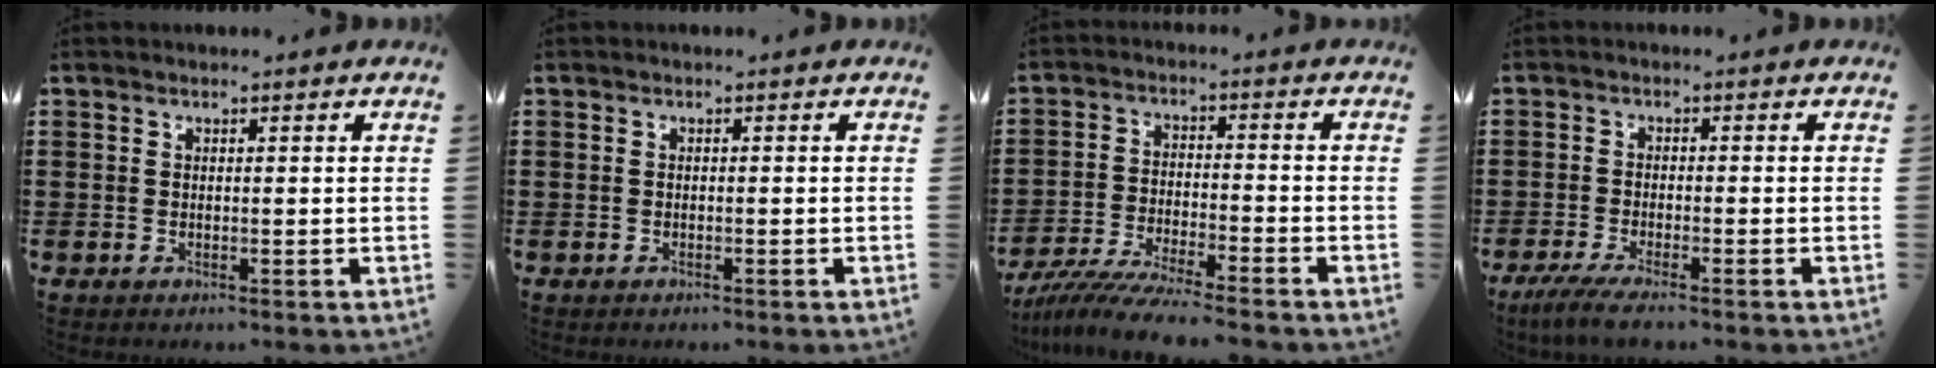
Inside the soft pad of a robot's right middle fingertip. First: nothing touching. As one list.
[{"total": 0.5, "force": [-0.4, 0.2, 0.2], "torque": [-0.004, -0.002, -0.009]}, {"total": 7.5, "force": [-7.1, -0.1, 2.5], "torque": [-0.058, -0.008, -0.139]}, {"total": 3.6, "force": [-3.0, 0.1, 1.9], "torque": [-0.047, -0.011, -0.061]}]